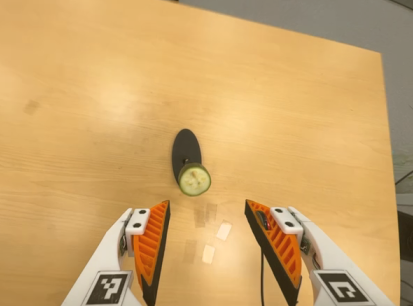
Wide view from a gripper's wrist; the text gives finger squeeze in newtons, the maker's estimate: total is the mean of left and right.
{"total": 0.0}